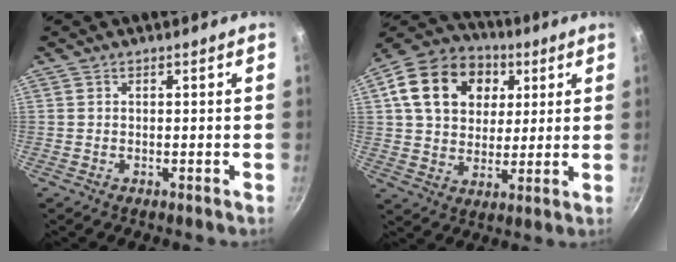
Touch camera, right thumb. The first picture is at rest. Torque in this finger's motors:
{"motor_torque": [-0.50, 1.15, 0.14, 0.23, 0.12]}